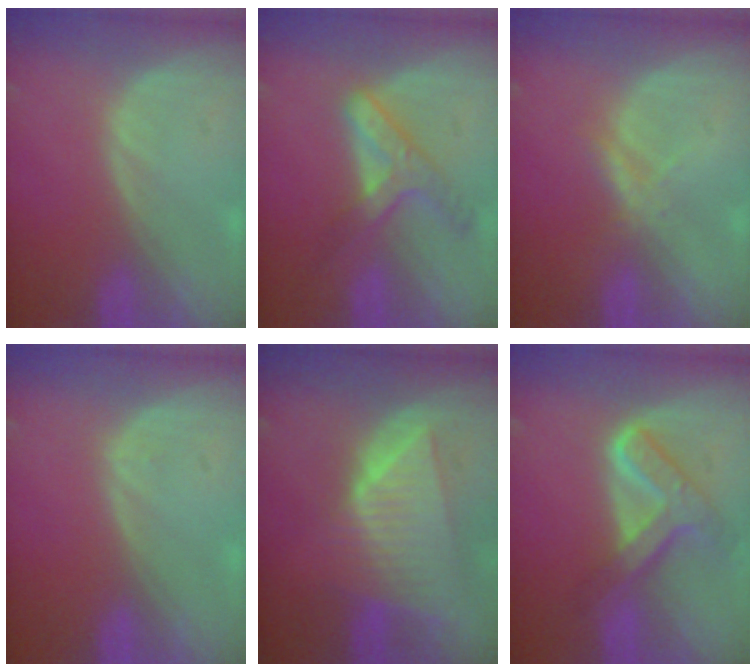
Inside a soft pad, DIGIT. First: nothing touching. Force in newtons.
{"total": 6.2, "press": 5.6, "slide": 2.7}
{"total": 2.1, "press": 2.1, "slide": 0.2}
{"total": 0.5, "press": 0.2, "slide": 0.5}
{"total": 9.0, "press": 8.1, "slide": 3.9}
{"total": 7.7, "press": 6.5, "slide": 4.1}